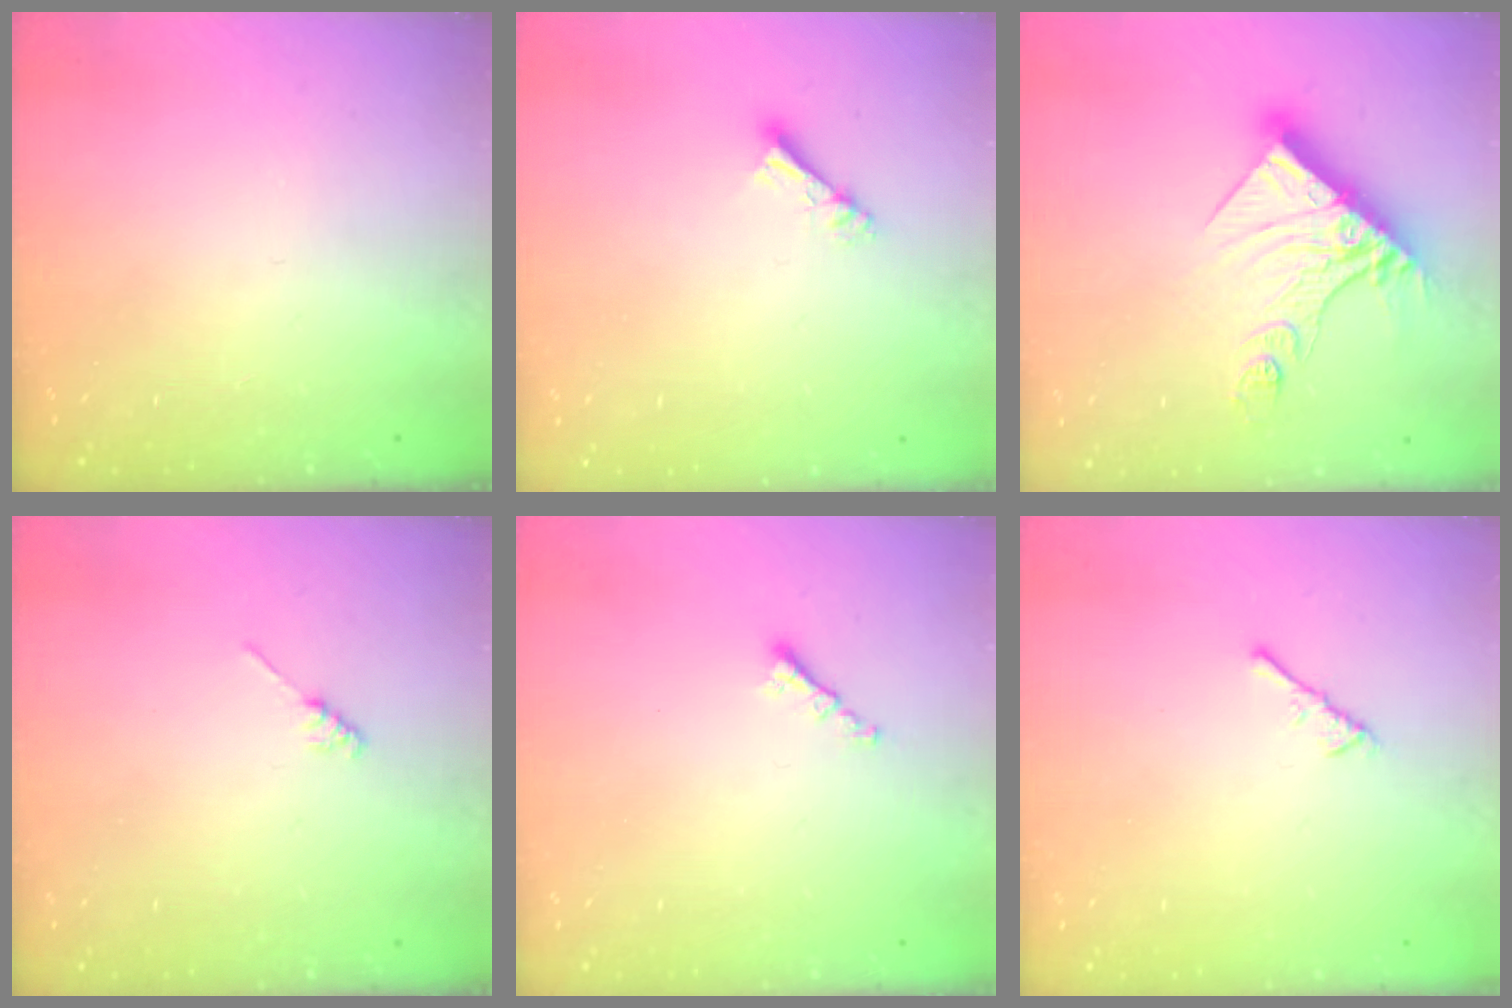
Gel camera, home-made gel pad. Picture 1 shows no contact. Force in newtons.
{"total": 3.7, "press": 3.7, "slide": 0.5}
{"total": 15.5, "press": 15.4, "slide": 1.4}
{"total": 1.2, "press": 1.1, "slide": 0.3}
{"total": 1.3, "press": 1.2, "slide": 0.5}
{"total": 2.2, "press": 2.1, "slide": 0.5}